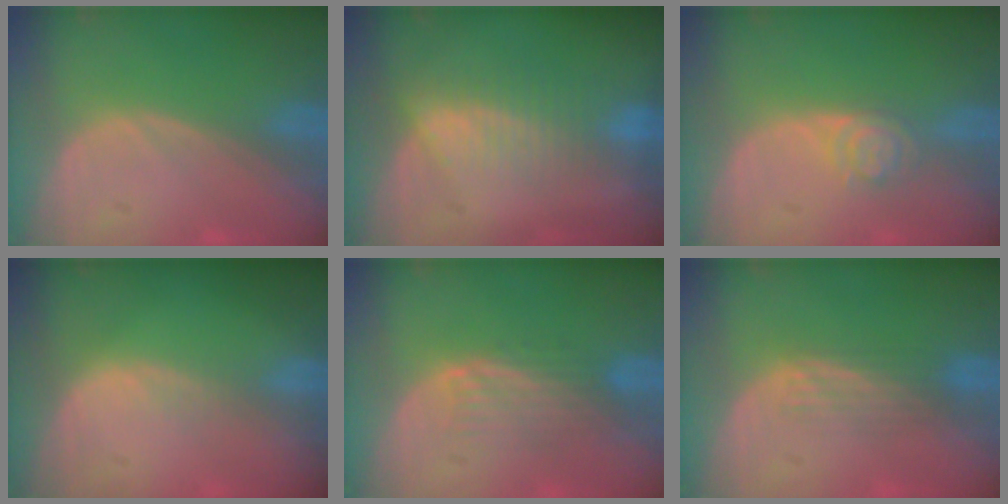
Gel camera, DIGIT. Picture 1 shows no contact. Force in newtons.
{"total": 7.1, "press": 6.3, "slide": 3.4}
{"total": 3.9, "press": 3.5, "slide": 1.8}
{"total": 0.9, "press": 0.9, "slide": 0.1}
{"total": 4.6, "press": 4.0, "slide": 2.3}
{"total": 2.9, "press": 2.9, "slide": 0.2}